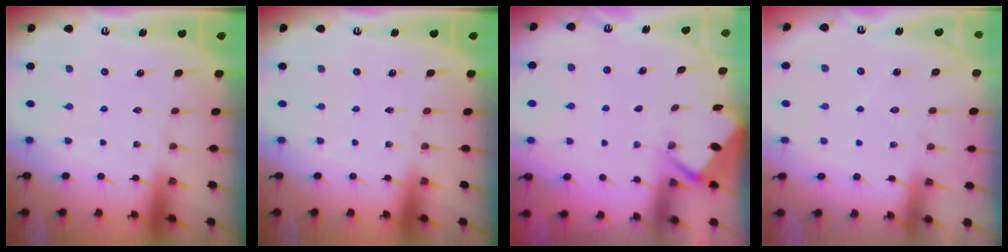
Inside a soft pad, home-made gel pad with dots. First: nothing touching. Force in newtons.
{"total": 0.0}
{"total": 2.6, "press": 2.6, "slide": 0.4}
{"total": 5.7, "press": 5.6, "slide": 0.6}